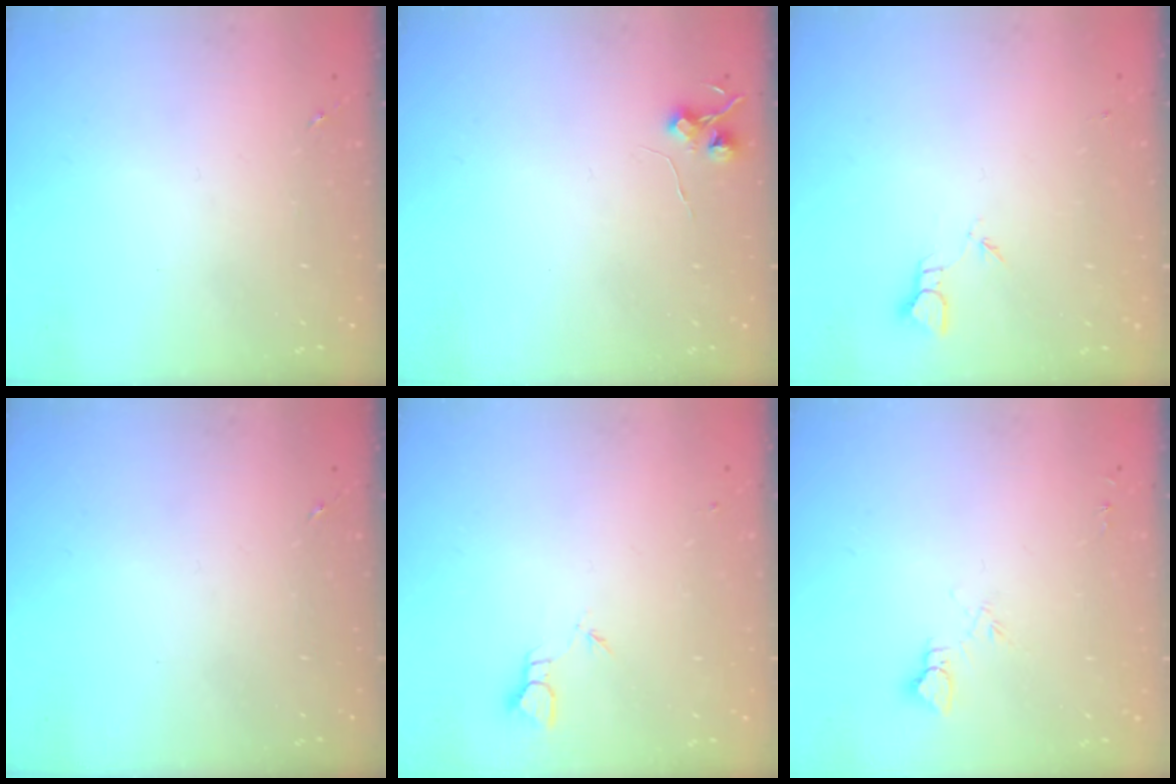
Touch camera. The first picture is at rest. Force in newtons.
{"total": 5.8, "press": 5.8, "slide": 0.7}
{"total": 2.4, "press": 2.4, "slide": 0.2}
{"total": 0.0}
{"total": 2.0, "press": 2.0, "slide": 0.1}
{"total": 3.7, "press": 3.7, "slide": 0.4}